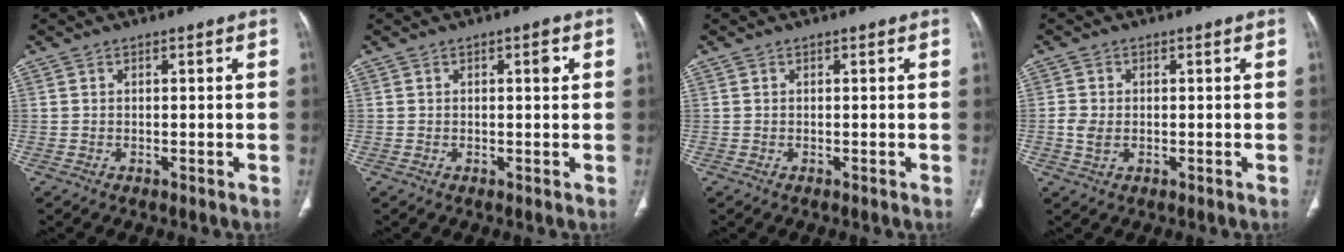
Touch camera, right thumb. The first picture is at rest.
{"total": 2.0, "force": [0.5, 0.8, 1.7], "torque": [-0.023, 0.001, 0.006]}
{"total": 0.0}
{"total": 3.1, "force": [-0.4, 2.1, 2.2], "torque": [-0.051, 0.004, -0.008]}